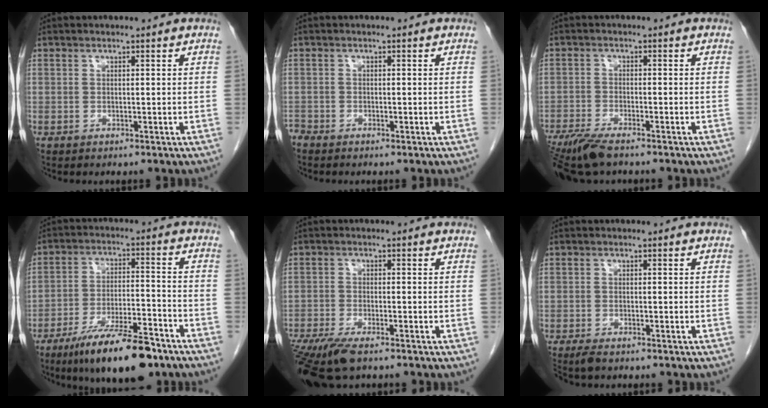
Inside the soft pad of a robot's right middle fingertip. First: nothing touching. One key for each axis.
{"total": 1.0, "fx": -1.0, "fy": 0.2, "fz": 0.0, "tx": 0.000, "ty": -0.002, "tz": -0.022}
{"total": 7.7, "fx": -6.1, "fy": 1.2, "fz": 4.5, "tx": -0.081, "ty": -0.019, "tz": -0.107}
{"total": 13.9, "fx": -9.9, "fy": 3.1, "fz": 9.3, "tx": -0.155, "ty": -0.012, "tz": -0.167}
{"total": 9.1, "fx": -6.8, "fy": 1.9, "fz": 5.7, "tx": -0.099, "ty": -0.020, "tz": -0.113}
{"total": 2.2, "fx": -1.9, "fy": 0.5, "fz": 1.1, "tx": -0.022, "ty": -0.006, "tz": -0.028}